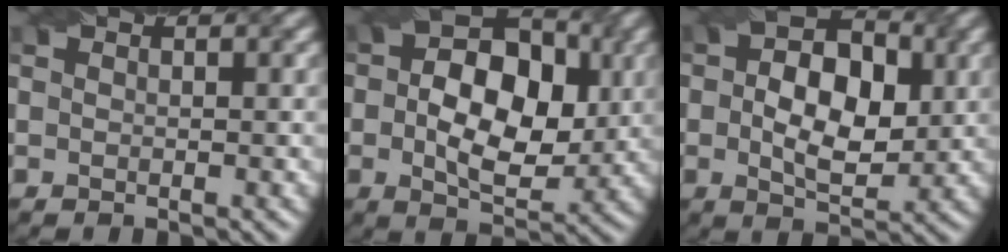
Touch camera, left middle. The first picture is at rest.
{"total": 9.6, "force": [0.3, 6.0, 7.5], "torque": [-0.120, 0.003, -0.001]}
{"total": 7.5, "force": [0.4, 4.6, 5.9], "torque": [-0.098, 0.004, 0.001]}